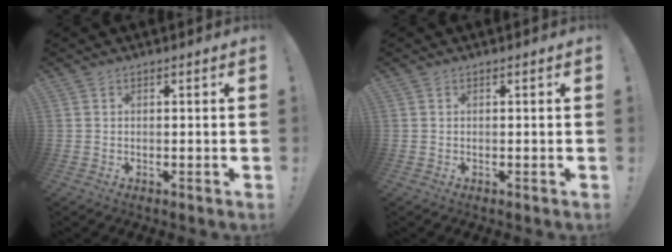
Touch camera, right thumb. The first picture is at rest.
{"total": 0.0}